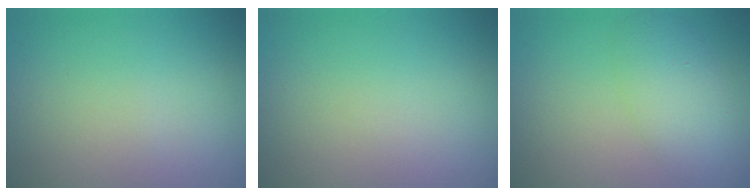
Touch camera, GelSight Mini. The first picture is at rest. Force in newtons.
{"total": 0.0}
{"total": 4.0, "press": 4.0, "slide": 0.3}